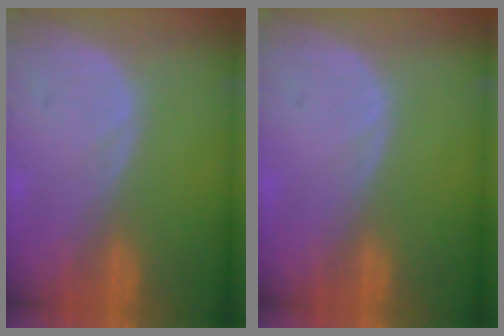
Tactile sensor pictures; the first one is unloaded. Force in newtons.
{"total": 0.0}